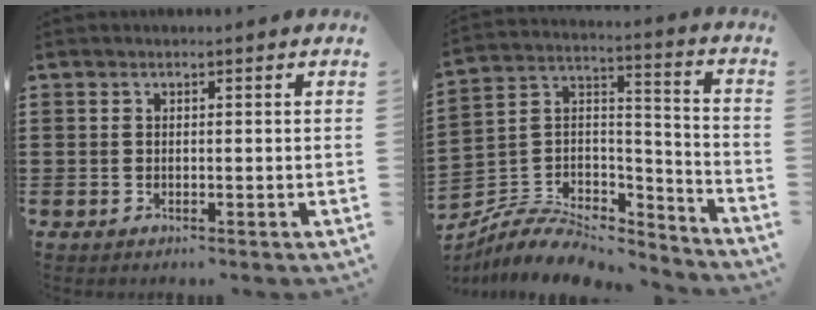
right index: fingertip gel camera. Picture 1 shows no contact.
{"total": 7.1, "force": [-5.7, 3.4, 2.6], "torque": [-0.057, 0.010, -0.109]}